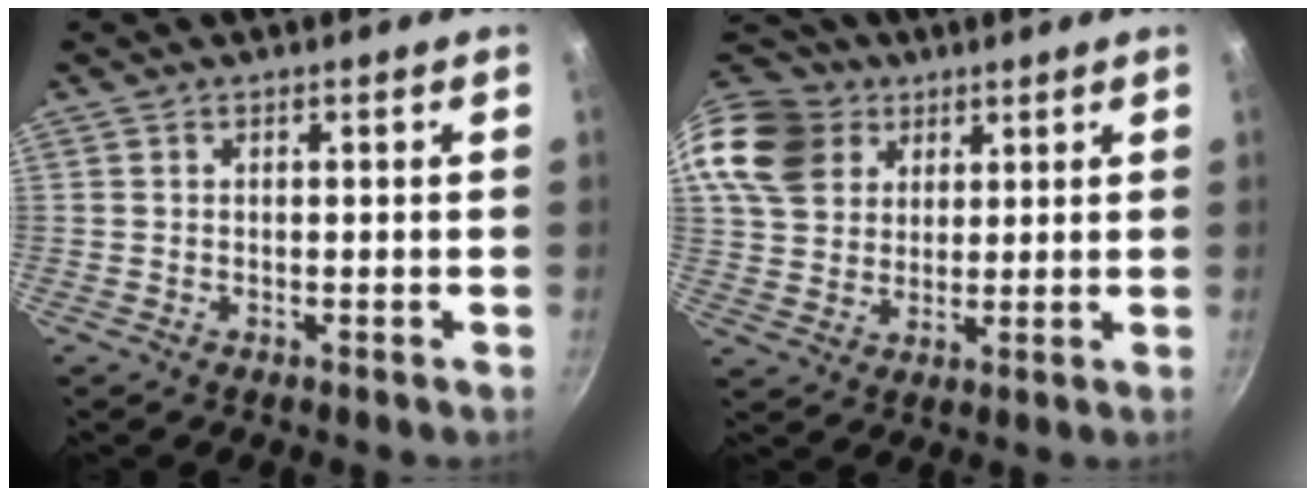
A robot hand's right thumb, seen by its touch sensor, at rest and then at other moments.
{"total": 15.6, "force": [7.6, 11.9, 6.7], "torque": [-0.118, -0.001, 0.144]}